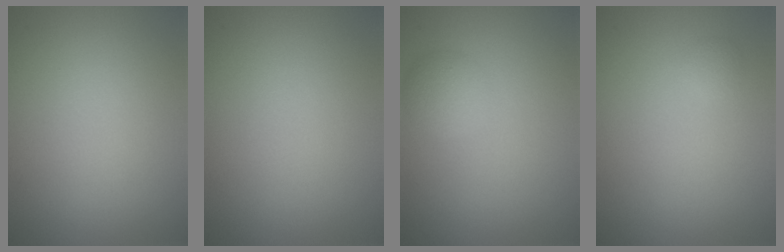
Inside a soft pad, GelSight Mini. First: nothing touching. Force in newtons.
{"total": 0.0}
{"total": 1.8, "press": 1.8, "slide": 0.1}
{"total": 0.6, "press": 0.6, "slide": 0.0}